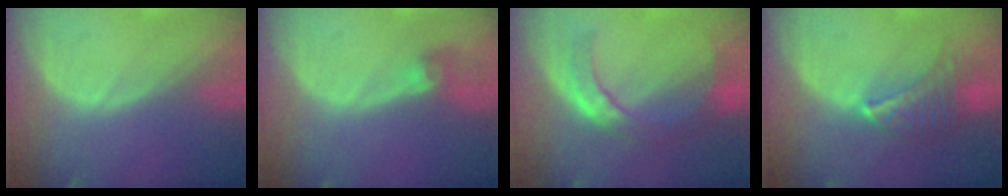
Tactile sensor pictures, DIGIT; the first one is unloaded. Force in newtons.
{"total": 2.9, "press": 2.6, "slide": 1.4}
{"total": 7.1, "press": 7.0, "slide": 1.5}
{"total": 6.7, "press": 6.1, "slide": 2.8}